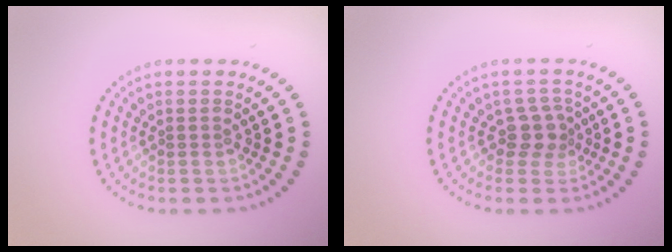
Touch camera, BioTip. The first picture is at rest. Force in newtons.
{"total": 2.4, "press": 1.9, "slide": 1.4}